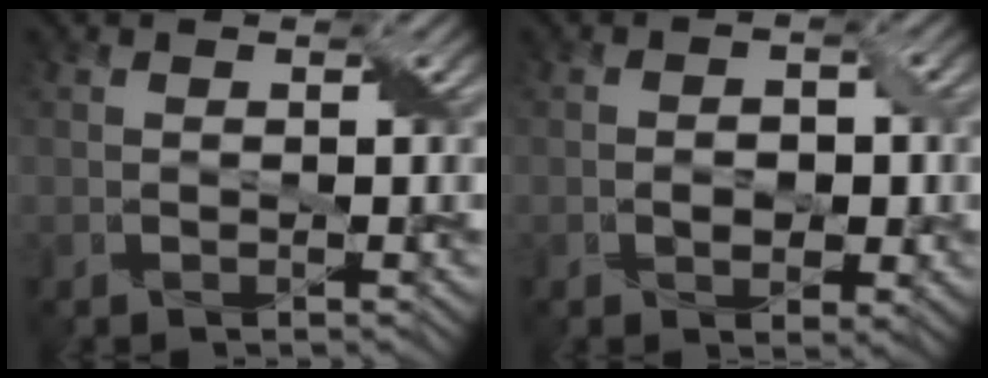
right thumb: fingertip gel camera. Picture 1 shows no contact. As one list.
[{"total": 3.6, "force": [-0.7, 2.4, 2.6], "torque": [-0.028, 0.002, -0.010]}]